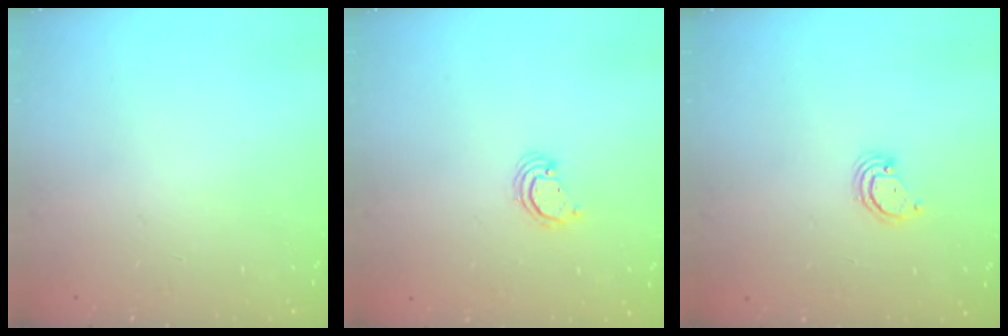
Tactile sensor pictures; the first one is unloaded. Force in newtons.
{"total": 2.2, "press": 2.2, "slide": 0.2}
{"total": 2.5, "press": 2.5, "slide": 0.2}